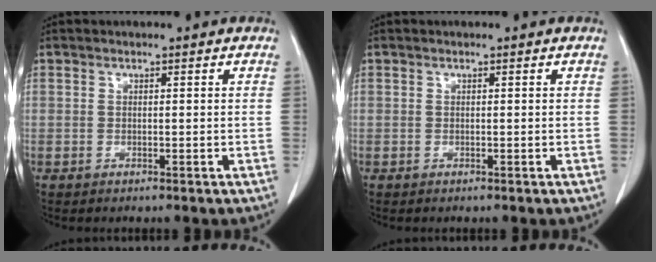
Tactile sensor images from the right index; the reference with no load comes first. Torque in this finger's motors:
{"motor_torque": [0.00, 0.00, 0.00, 0.00]}